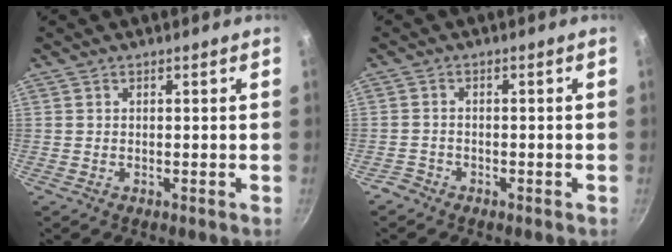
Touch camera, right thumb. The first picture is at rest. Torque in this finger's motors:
{"motor_torque": [2.30, -1.18, -0.87, -0.72, -0.01]}